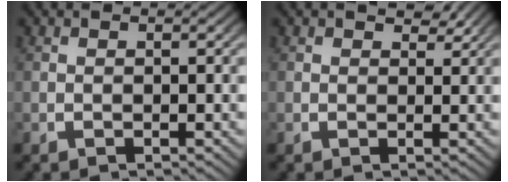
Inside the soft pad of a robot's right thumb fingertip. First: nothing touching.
{"total": 2.0, "force": [1.7, 0.7, 0.8], "torque": [-0.005, -0.002, 0.028]}